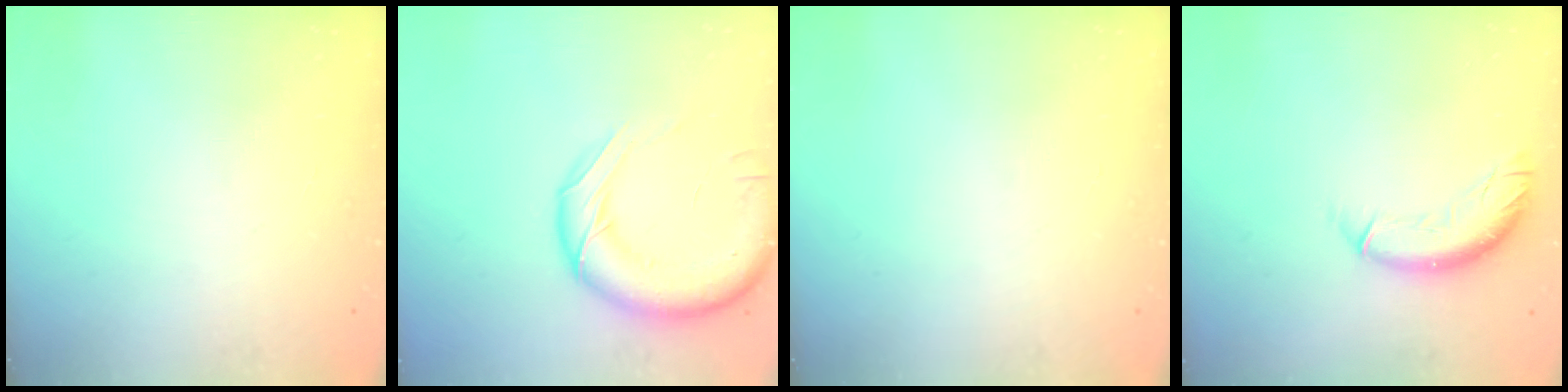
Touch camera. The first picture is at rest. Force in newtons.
{"total": 18.0, "press": 17.6, "slide": 3.7}
{"total": 0.0}
{"total": 10.2, "press": 10.1, "slide": 0.9}